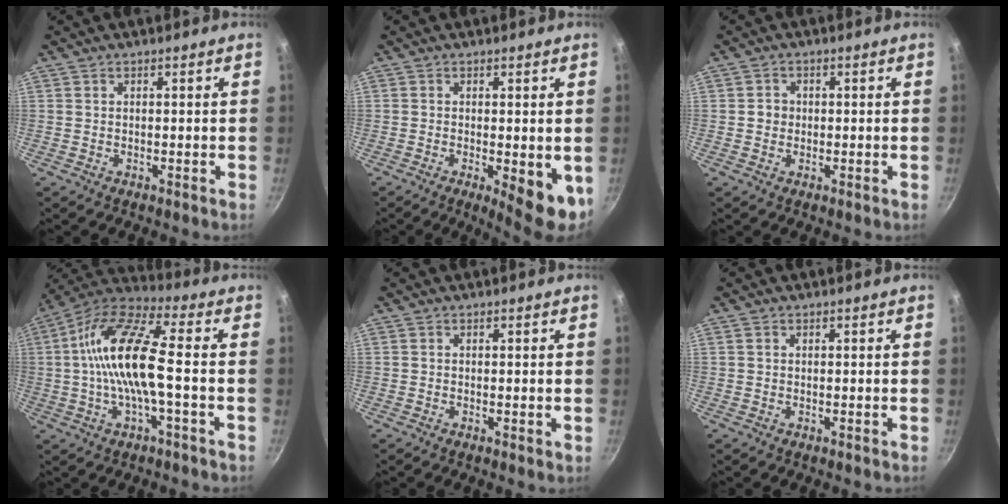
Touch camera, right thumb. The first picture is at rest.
{"total": 8.2, "force": [-1.8, 2.6, 7.6], "torque": [-0.088, -0.008, -0.015]}
{"total": 2.2, "force": [-0.1, 2.1, 0.8], "torque": [0.000, 0.006, -0.005]}
{"total": 15.9, "force": [-0.7, 4.8, 15.1], "torque": [-0.290, 0.034, -0.030]}
{"total": 1.1, "force": [0.2, 0.3, 1.0], "torque": [-0.015, -0.005, 0.001]}
{"total": 0.6, "force": [0.2, 0.5, 0.2], "torque": [-0.004, 0.003, 0.002]}